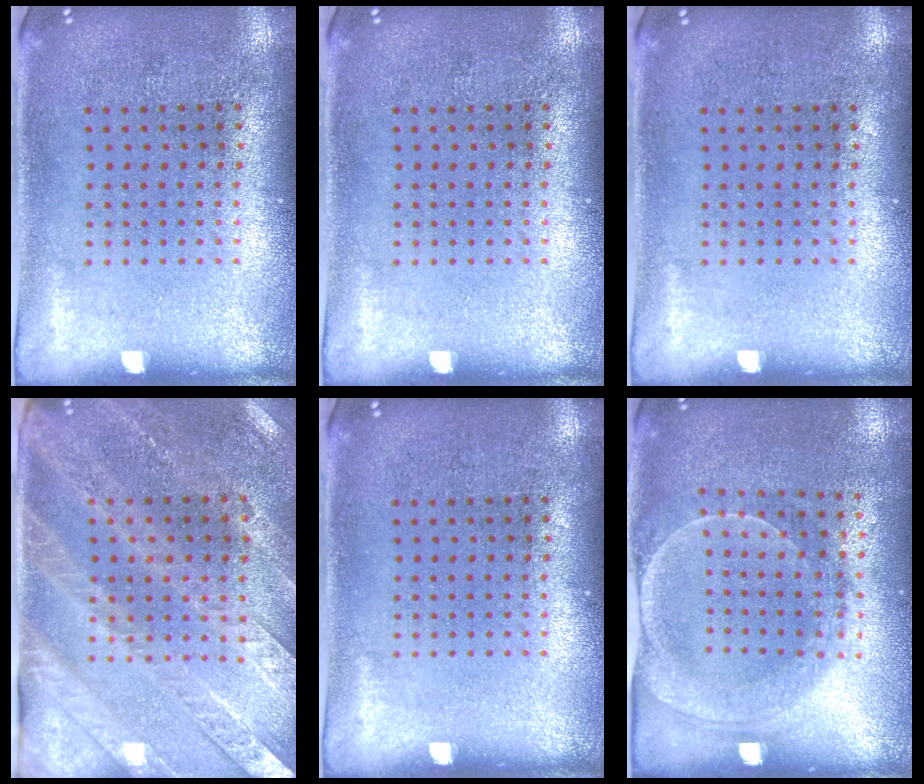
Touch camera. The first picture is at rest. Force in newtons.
{"total": 0.0}
{"total": 0.0}
{"total": 2.9, "press": 2.7, "slide": 1.2}
{"total": 0.0}
{"total": 1.8, "press": 1.7, "slide": 0.4}